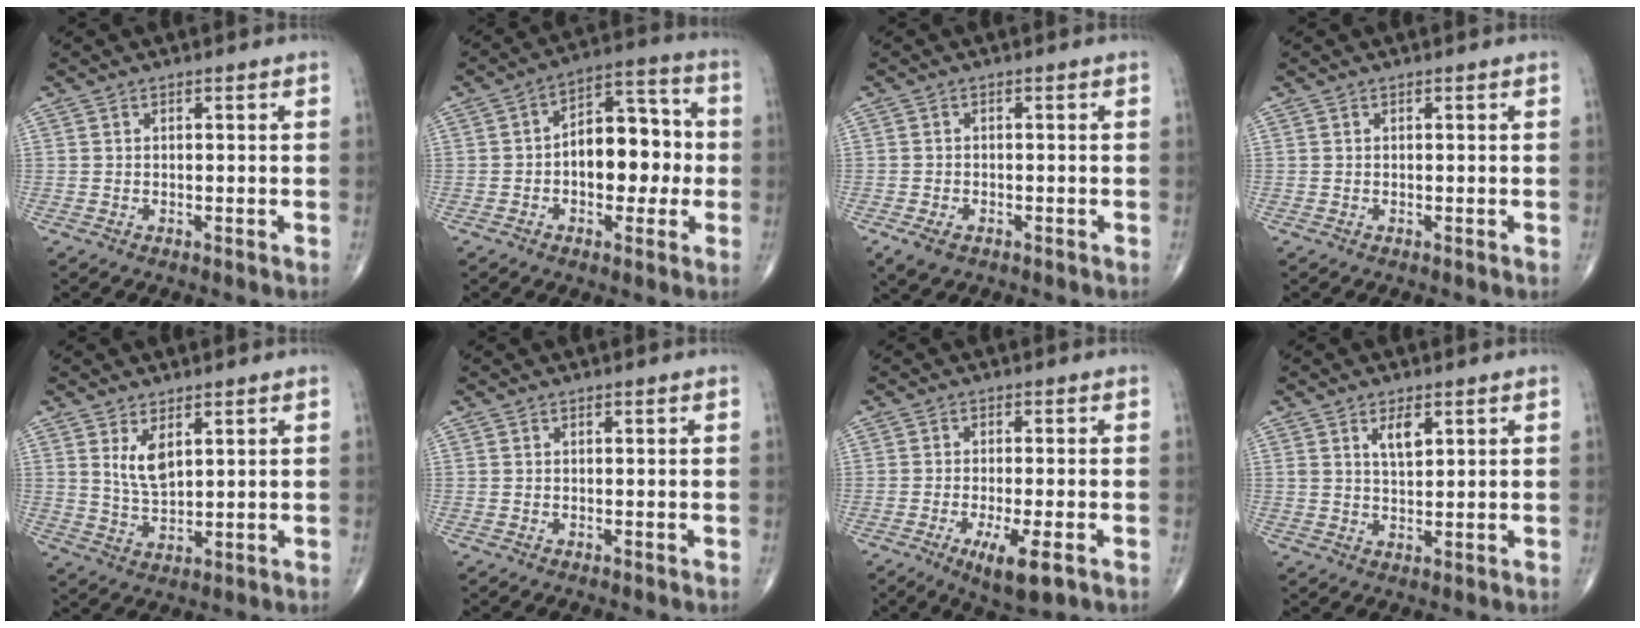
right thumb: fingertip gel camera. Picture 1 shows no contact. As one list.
[{"total": 13.0, "force": [-1.0, 7.8, 10.3], "torque": [-0.112, 0.040, -0.020]}, {"total": 3.4, "force": [-1.8, 2.1, 2.1], "torque": [-0.040, 0.000, -0.025]}, {"total": 0.0}, {"total": 5.4, "force": [2.4, 2.4, 4.2], "torque": [-0.073, -0.020, 0.053]}, {"total": 0.0}, {"total": 7.5, "force": [-3.3, 1.8, 6.5], "torque": [-0.112, -0.013, -0.053]}, {"total": 4.1, "force": [1.9, 1.8, 3.1], "torque": [-0.047, -0.015, 0.035]}]